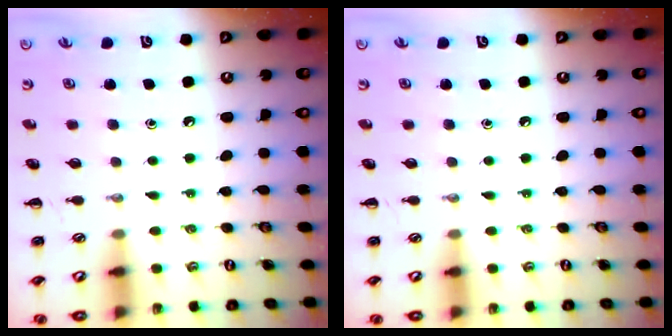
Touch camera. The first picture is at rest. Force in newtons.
{"total": 0.0}